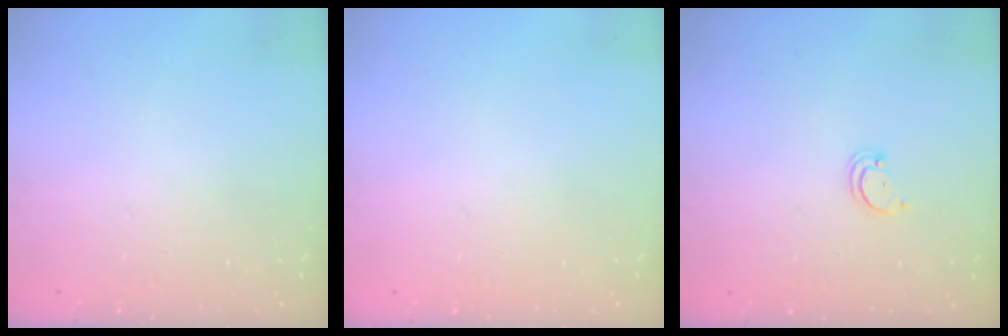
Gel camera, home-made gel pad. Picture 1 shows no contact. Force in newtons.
{"total": 0.0}
{"total": 1.6, "press": 1.6, "slide": 0.1}